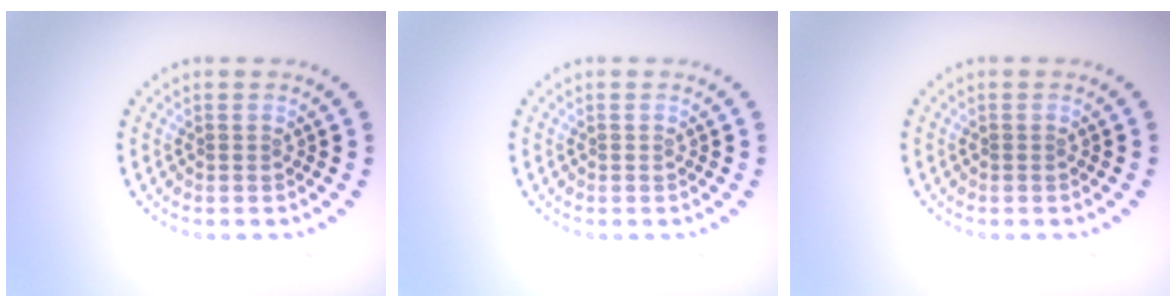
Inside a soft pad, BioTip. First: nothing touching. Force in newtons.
{"total": 0.0}
{"total": 0.0}